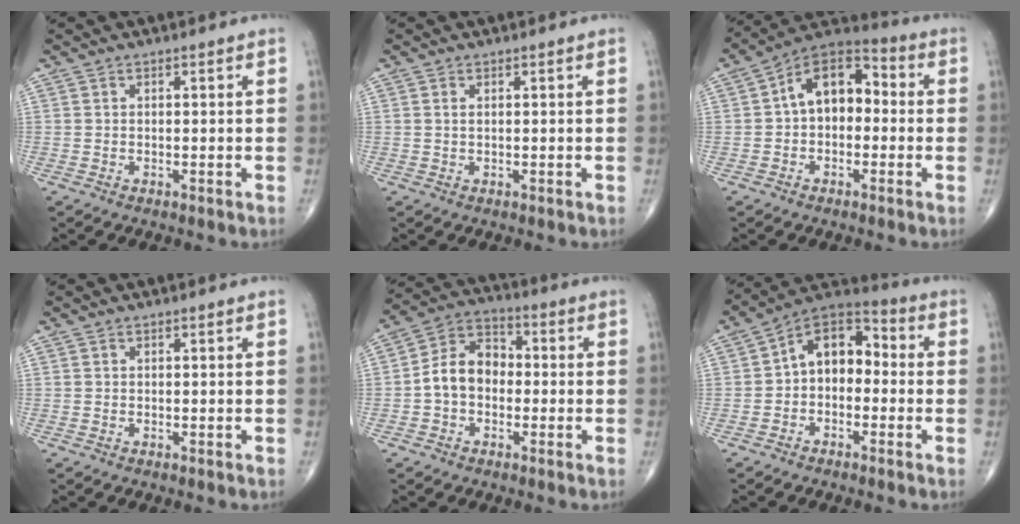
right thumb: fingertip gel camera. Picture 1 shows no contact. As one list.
[{"total": 0.7, "force": [0.3, 0.3, 0.6], "torque": [-0.012, 0.004, 0.005]}, {"total": 11.8, "force": [0.3, 7.8, 8.9], "torque": [-0.109, 0.041, -0.015]}, {"total": 0.0}, {"total": 9.2, "force": [-1.2, 6.8, 6.0], "torque": [-0.085, 0.035, -0.038]}, {"total": 10.5, "force": [-0.6, 7.3, 7.6], "torque": [-0.081, 0.043, -0.033]}]